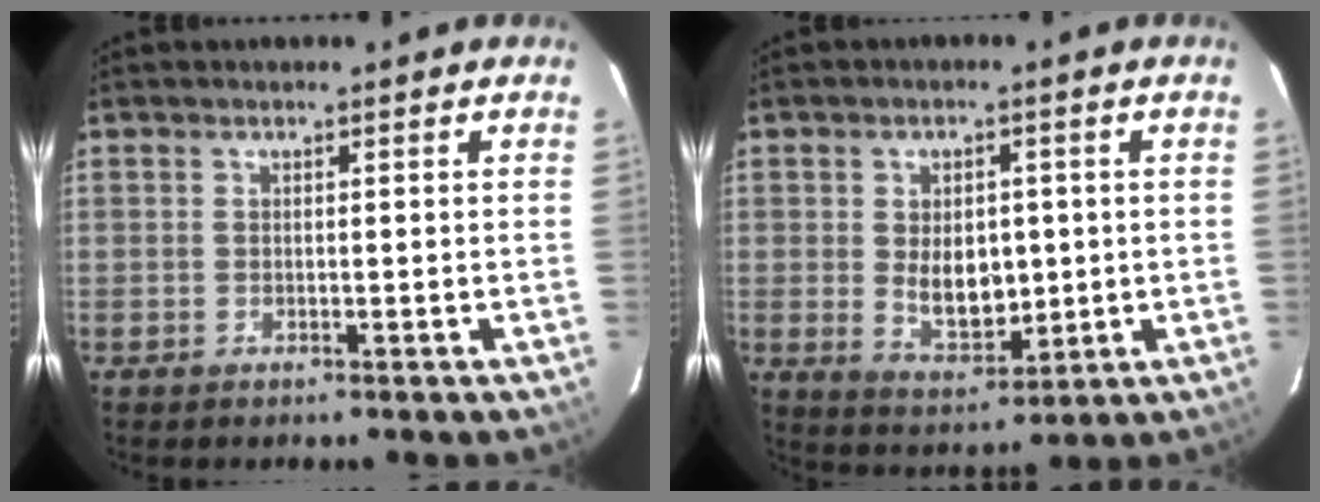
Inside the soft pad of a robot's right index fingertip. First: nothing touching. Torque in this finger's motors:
{"motor_torque": [0.51, -0.31, 0.39, 0.06]}